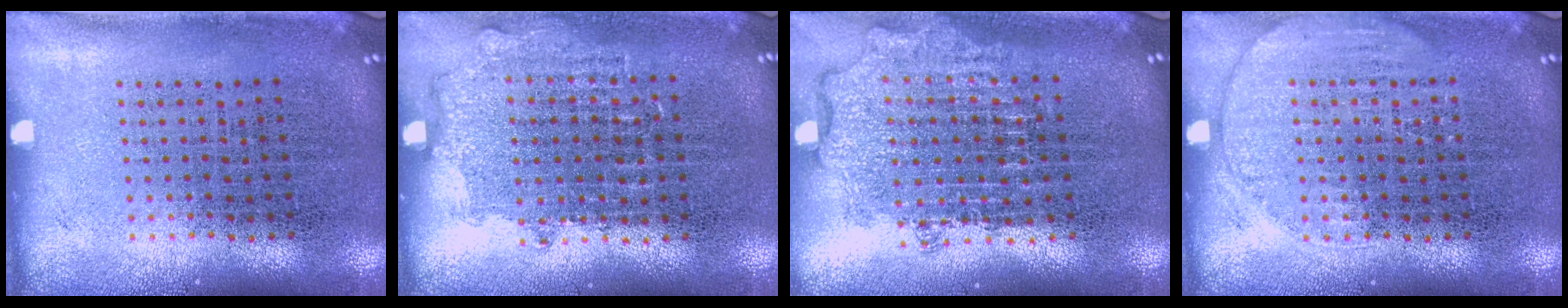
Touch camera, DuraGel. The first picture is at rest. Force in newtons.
{"total": 0.8, "press": 0.7, "slide": 0.4}
{"total": 1.9, "press": 1.5, "slide": 1.2}
{"total": 1.6, "press": 1.6, "slide": 0.0}